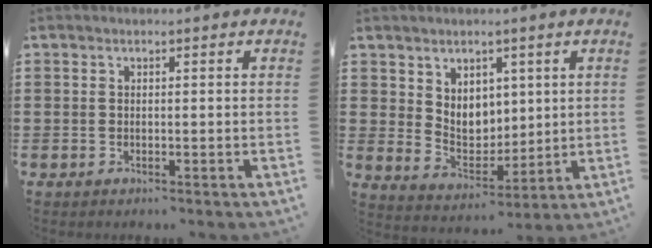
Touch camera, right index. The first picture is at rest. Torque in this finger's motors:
{"motor_torque": [0.70, 0.77, 0.23, 0.03]}